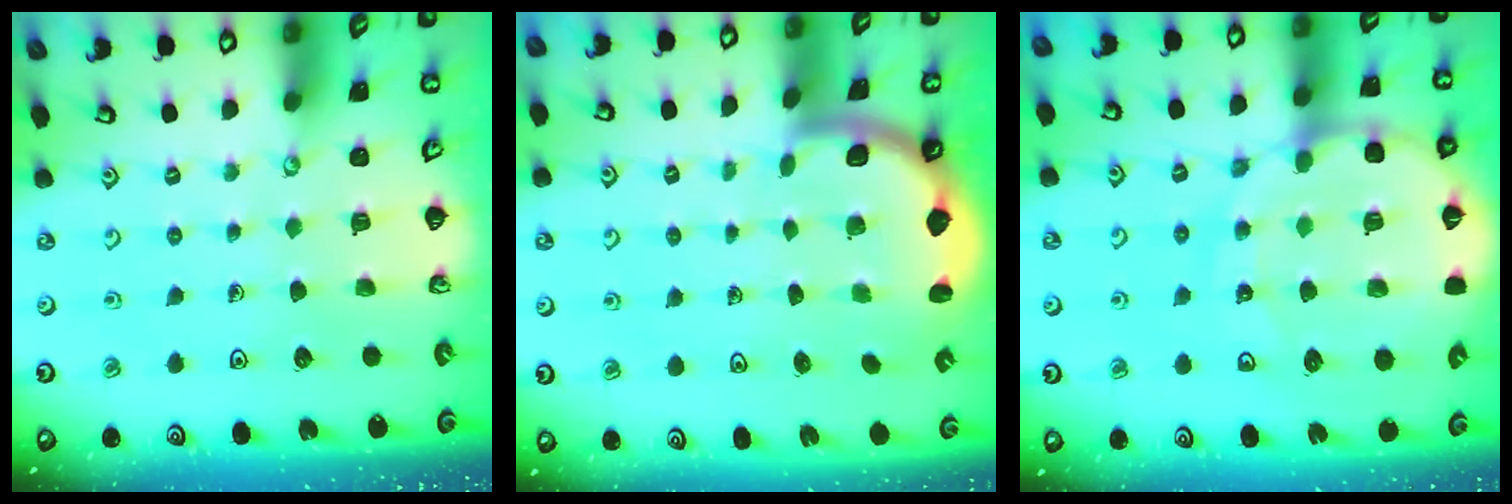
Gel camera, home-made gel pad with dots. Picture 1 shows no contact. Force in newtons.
{"total": 2.5, "press": 2.4, "slide": 0.8}
{"total": 17.8, "press": 17.4, "slide": 3.8}